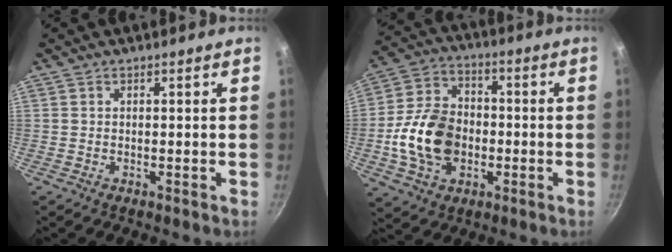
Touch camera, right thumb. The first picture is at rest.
{"total": 15.6, "force": [-2.6, 11.3, 10.3], "torque": [-0.172, 0.026, -0.051]}